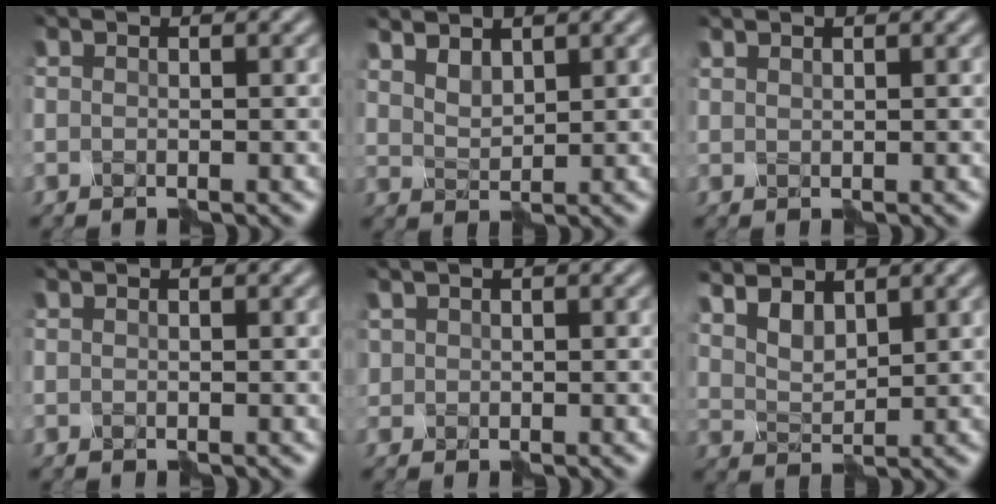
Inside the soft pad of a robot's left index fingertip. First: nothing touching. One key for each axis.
{"total": 2.1, "fx": 1.9, "fy": 0.7, "fz": 0.6, "tx": -0.012, "ty": -0.001, "tz": 0.040}
{"total": 0.9, "fx": 0.9, "fy": 0.0, "fz": -0.1, "tx": -0.001, "ty": 0.000, "tz": 0.015}
{"total": 0.0}
{"total": 0.9, "fx": 0.5, "fy": 0.6, "fz": -0.3, "tx": 0.009, "ty": -0.002, "tz": 0.006}
{"total": 3.1, "fx": 2.5, "fy": 1.2, "fz": 1.3, "tx": -0.030, "ty": 0.000, "tz": 0.049}